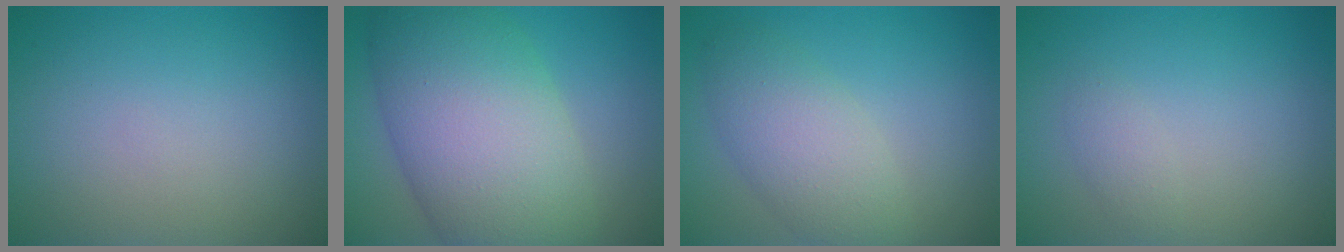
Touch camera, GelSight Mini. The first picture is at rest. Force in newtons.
{"total": 12.6, "press": 12.6, "slide": 0.3}
{"total": 4.6, "press": 4.6, "slide": 0.2}
{"total": 1.1, "press": 1.1, "slide": 0.0}